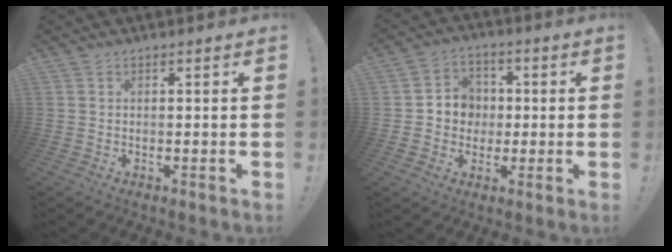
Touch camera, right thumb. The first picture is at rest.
{"total": 7.8, "force": [-0.4, 7.5, 2.0], "torque": [-0.033, 0.010, -0.001]}